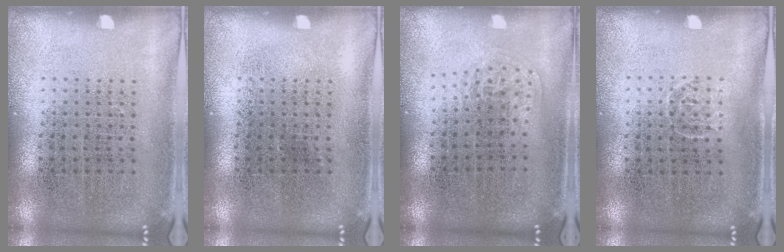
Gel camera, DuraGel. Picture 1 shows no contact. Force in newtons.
{"total": 0.0}
{"total": 1.0, "press": 0.7, "slide": 0.7}
{"total": 0.7, "press": 0.5, "slide": 0.5}